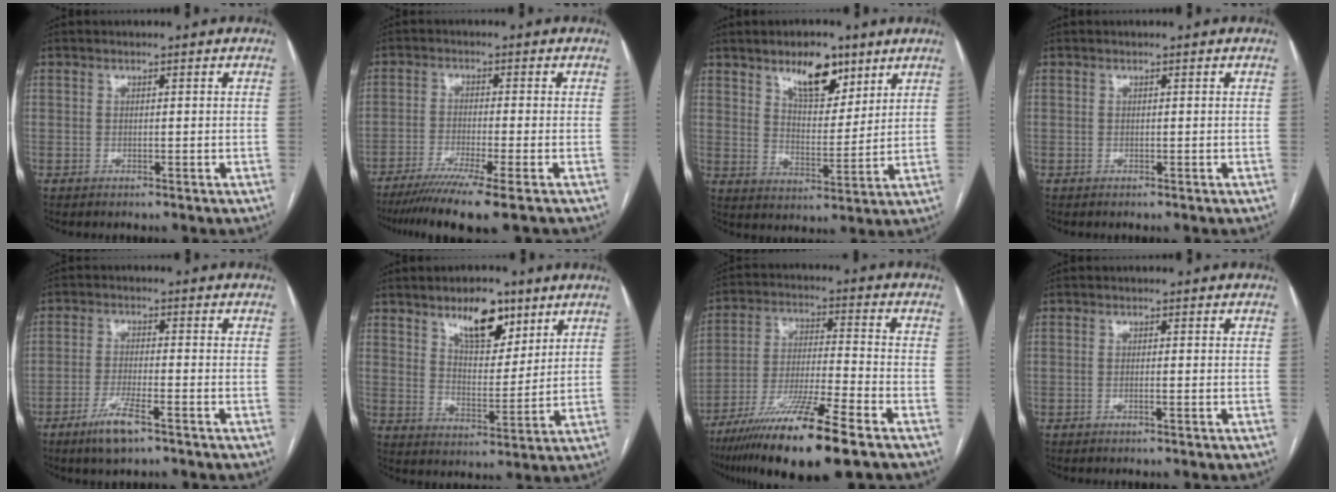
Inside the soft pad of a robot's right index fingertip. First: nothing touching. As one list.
[{"total": 10.1, "force": [-7.5, -1.1, 6.7], "torque": [-0.100, -0.029, -0.117]}, {"total": 9.4, "force": [6.1, 4.0, 5.9], "torque": [-0.096, 0.000, 0.107]}, {"total": 0.0}, {"total": 6.1, "force": [-3.9, 0.8, 4.6], "torque": [-0.095, -0.009, -0.069]}, {"total": 9.7, "force": [6.2, 4.2, 6.2], "torque": [-0.101, 0.000, 0.109]}, {"total": 16.4, "force": [-10.6, 0.5, 12.5], "torque": [-0.237, -0.044, -0.190]}, {"total": 0.8, "force": [-0.4, -0.1, 0.7], "torque": [-0.014, 0.001, -0.008]}]